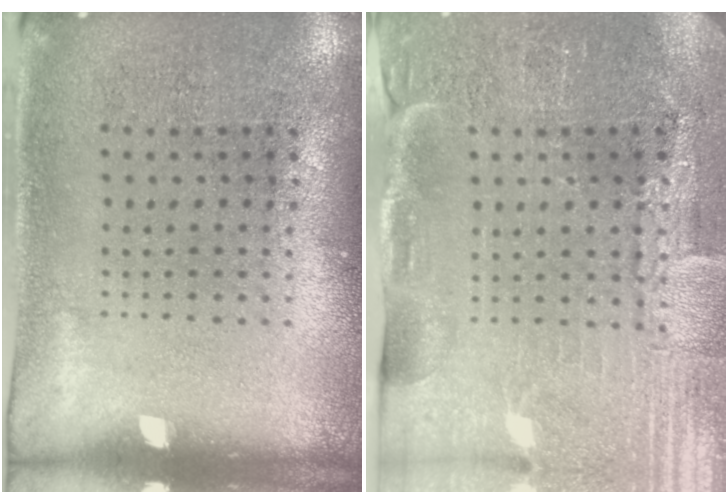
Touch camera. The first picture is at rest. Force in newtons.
{"total": 3.7, "press": 3.7, "slide": 0.6}